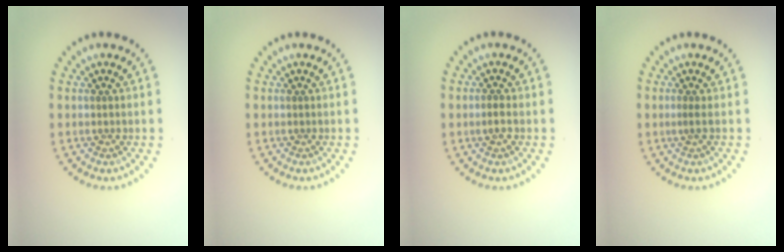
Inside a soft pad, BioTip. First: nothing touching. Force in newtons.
{"total": 0.0}
{"total": 1.0, "press": 0.9, "slide": 0.2}
{"total": 0.6, "press": 0.2, "slide": 0.5}